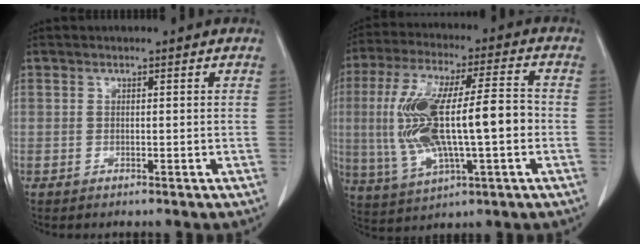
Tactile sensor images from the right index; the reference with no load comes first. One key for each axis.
{"total": 17.5, "fx": -1.3, "fy": 4.2, "fz": 16.9, "tx": -0.339, "ty": 0.015, "tz": -0.012}